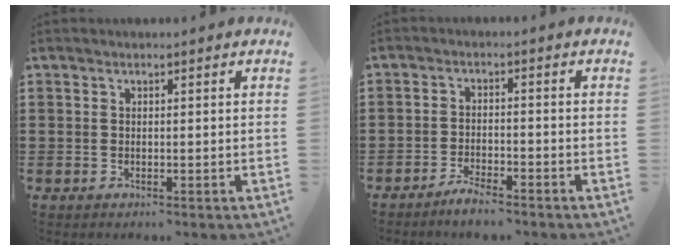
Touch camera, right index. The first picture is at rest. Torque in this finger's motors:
{"motor_torque": [0.16, 0.33, 0.20, 0.03]}